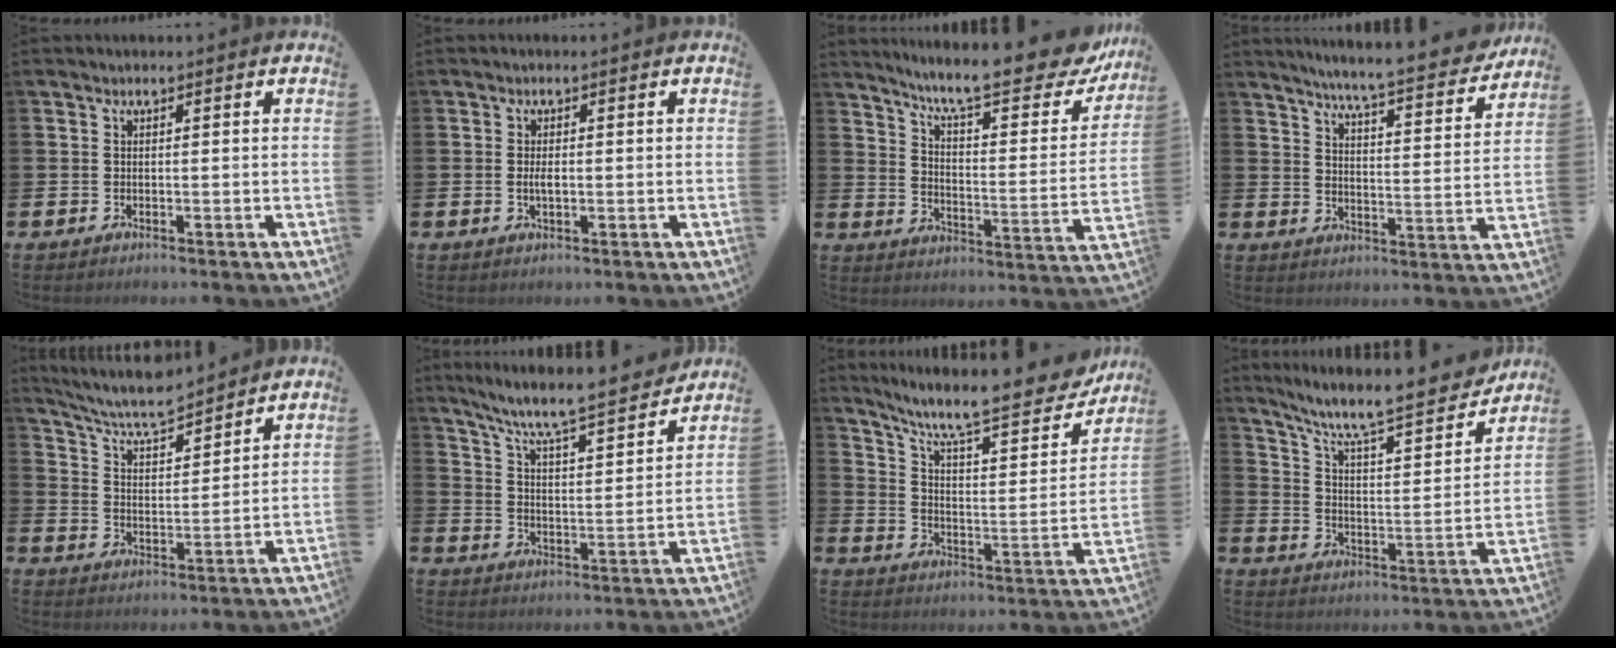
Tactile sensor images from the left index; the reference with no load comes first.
{"total": 1.8, "force": [-0.1, 0.8, 1.6], "torque": [-0.028, 0.001, -0.004]}
{"total": 10.9, "force": [9.2, 2.0, 5.4], "torque": [-0.113, -0.064, 0.148]}
{"total": 6.6, "force": [6.2, 0.0, 2.4], "torque": [-0.057, -0.051, 0.101]}
{"total": 6.8, "force": [6.4, 0.9, 2.2], "torque": [-0.072, -0.038, 0.112]}
{"total": 8.0, "force": [7.3, 0.4, 3.2], "torque": [-0.088, -0.060, 0.119]}
{"total": 11.0, "force": [9.0, 2.4, 5.8], "torque": [-0.128, -0.061, 0.146]}
{"total": 9.3, "force": [8.0, 1.5, 4.3], "torque": [-0.106, -0.061, 0.129]}